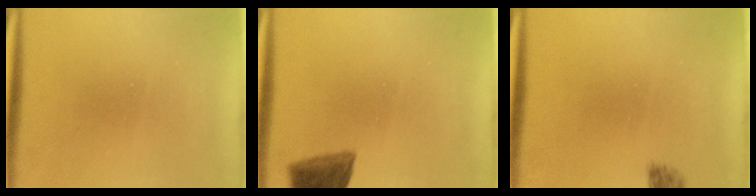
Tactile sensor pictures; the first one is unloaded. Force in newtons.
{"total": 6.3}
{"total": 1.2}